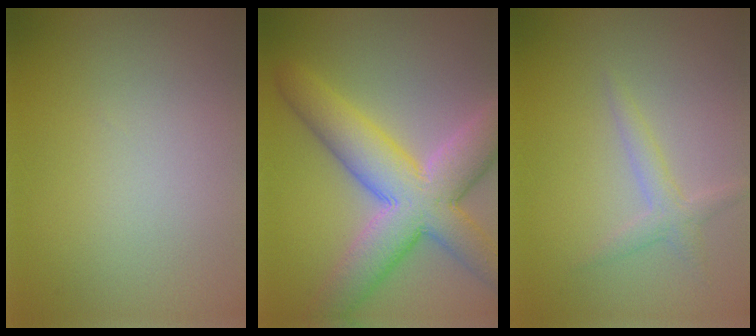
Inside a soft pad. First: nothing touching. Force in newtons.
{"total": 9.9, "press": 9.8, "slide": 0.6}
{"total": 1.8, "press": 1.8, "slide": 0.1}